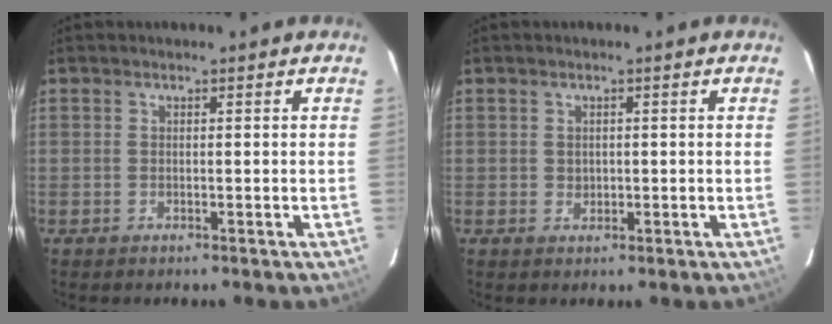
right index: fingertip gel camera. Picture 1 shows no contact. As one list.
[{"total": 1.3, "force": [0.2, 1.2, 0.4], "torque": [-0.003, 0.002, 0.004]}]